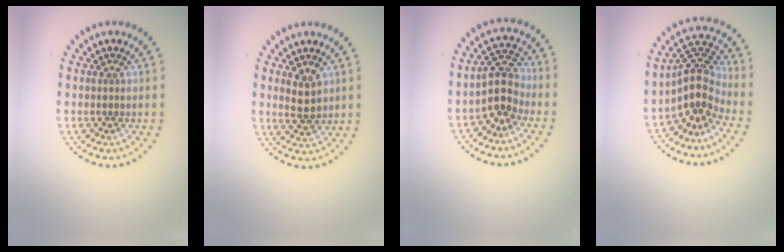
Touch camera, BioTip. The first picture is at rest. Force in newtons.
{"total": 2.4, "press": 2.3, "slide": 0.8}
{"total": 3.2, "press": 2.9, "slide": 1.3}
{"total": 3.9, "press": 2.9, "slide": 2.6}